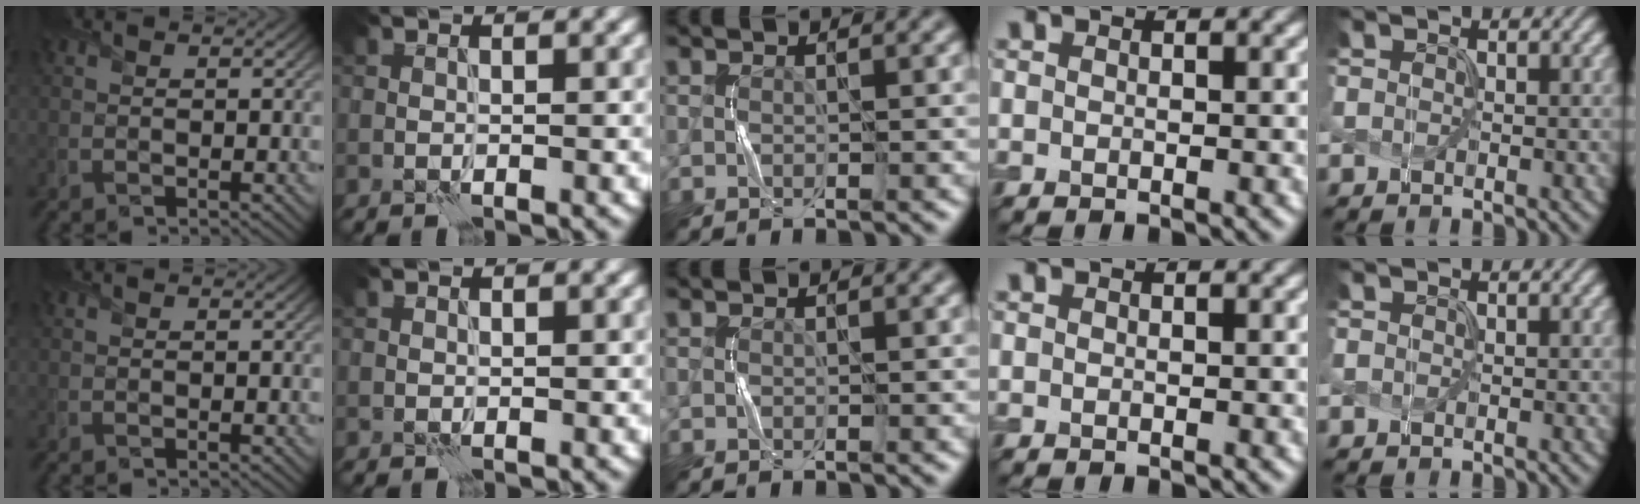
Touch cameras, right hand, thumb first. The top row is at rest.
{}